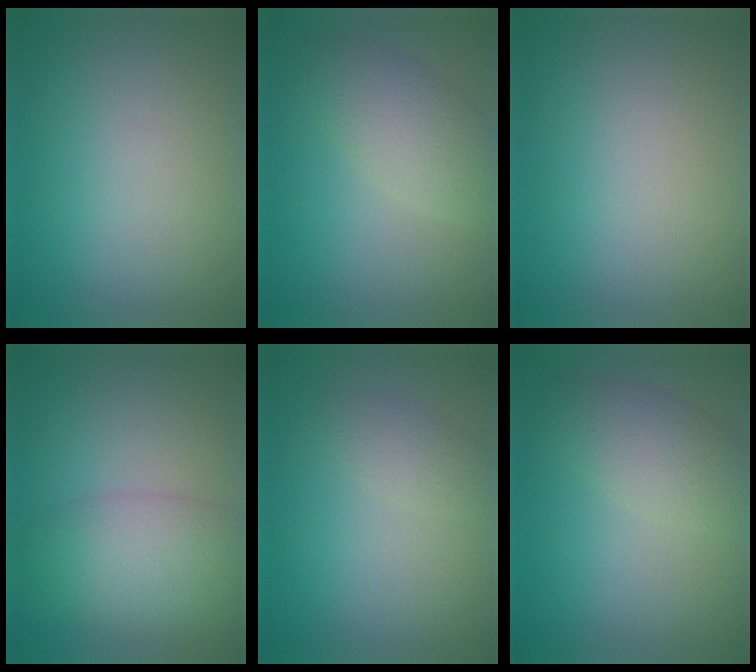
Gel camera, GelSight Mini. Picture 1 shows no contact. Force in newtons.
{"total": 3.9, "press": 3.9, "slide": 0.2}
{"total": 0.0}
{"total": 5.7, "press": 5.7, "slide": 0.5}
{"total": 1.6, "press": 1.6, "slide": 0.1}
{"total": 3.3, "press": 3.3, "slide": 0.2}